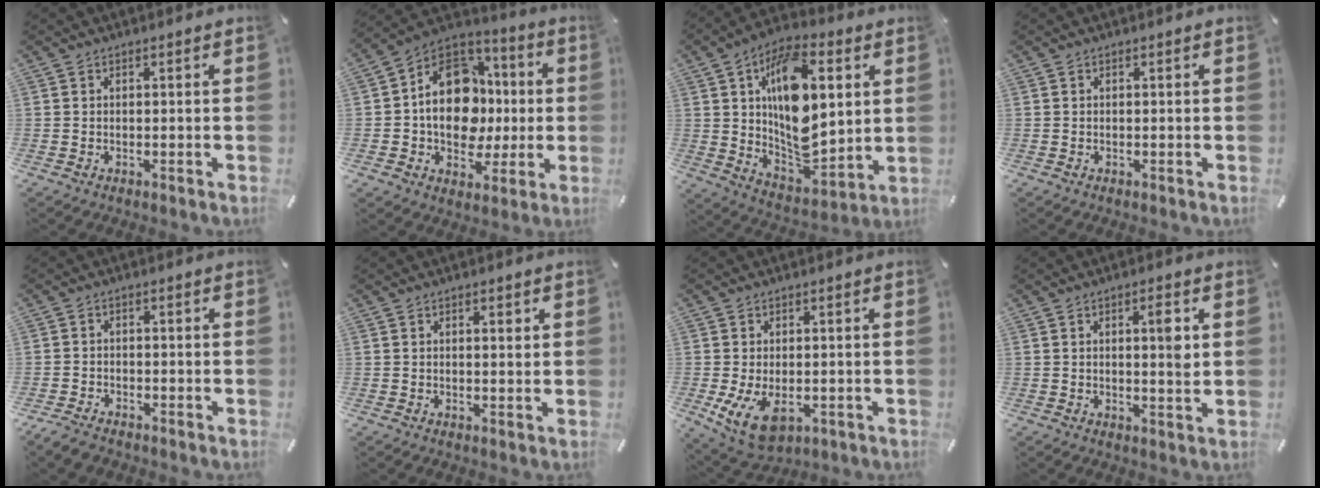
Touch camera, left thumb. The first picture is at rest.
{"total": 17.4, "force": [-0.4, 13.6, 10.8], "torque": [-0.196, 0.005, -0.002]}
{"total": 19.3, "force": [5.6, 10.9, 14.9], "torque": [-0.260, -0.026, 0.095]}
{"total": 0.0}
{"total": 2.5, "force": [-2.1, 1.2, 0.7], "torque": [-0.018, 0.010, -0.043]}
{"total": 1.1, "force": [0.5, 0.4, 1.0], "torque": [-0.020, 0.001, 0.007]}
{"total": 7.2, "force": [-1.6, 4.7, 5.2], "torque": [-0.109, -0.009, -0.029]}
{"total": 4.6, "force": [1.3, 1.1, 4.3], "torque": [-0.063, -0.008, 0.014]}